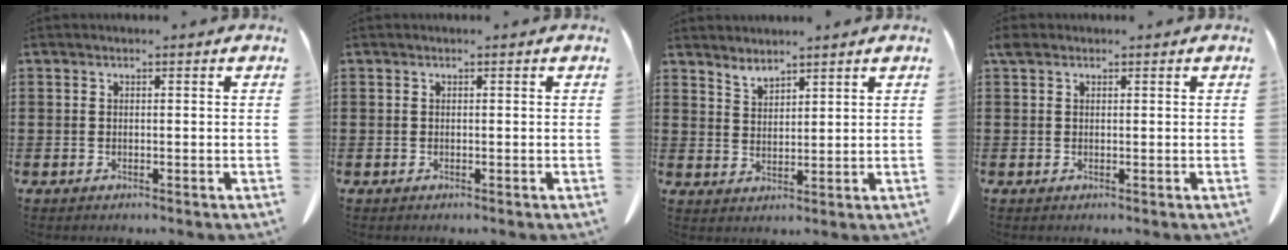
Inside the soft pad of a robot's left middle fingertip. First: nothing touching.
{"total": 0.0}
{"total": 2.7, "force": [2.7, 0.2, 0.1], "torque": [-0.009, -0.009, 0.052]}
{"total": 1.2, "force": [0.7, 0.8, 0.6], "torque": [-0.015, 0.003, 0.014]}